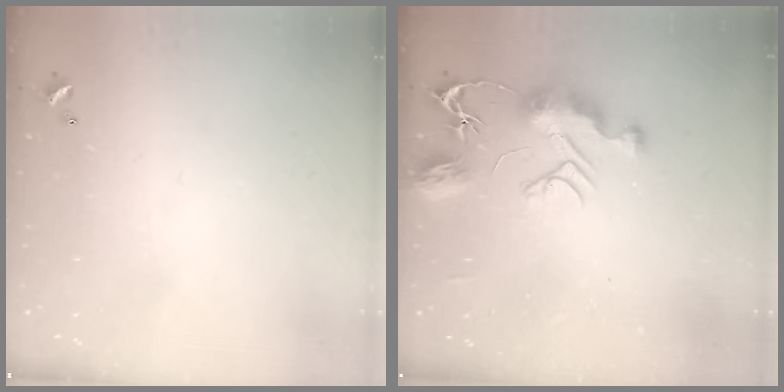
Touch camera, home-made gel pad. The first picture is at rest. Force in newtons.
{"total": 10.5, "press": 10.4, "slide": 1.1}